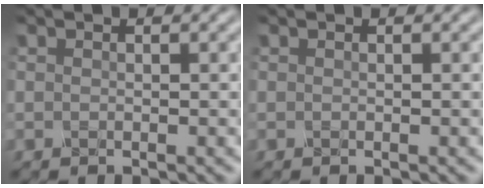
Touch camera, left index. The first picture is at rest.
{"total": 0.0}